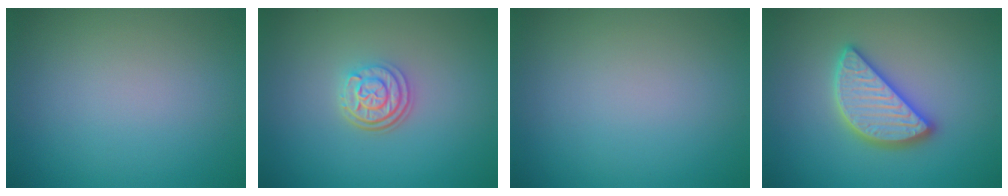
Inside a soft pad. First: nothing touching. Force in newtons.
{"total": 3.0, "press": 2.4, "slide": 1.8}
{"total": 0.0}
{"total": 4.5, "press": 4.5, "slide": 0.4}